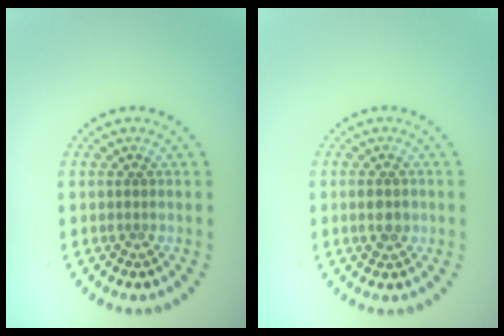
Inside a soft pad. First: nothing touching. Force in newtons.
{"total": 2.2, "press": 2.2, "slide": 0.2}